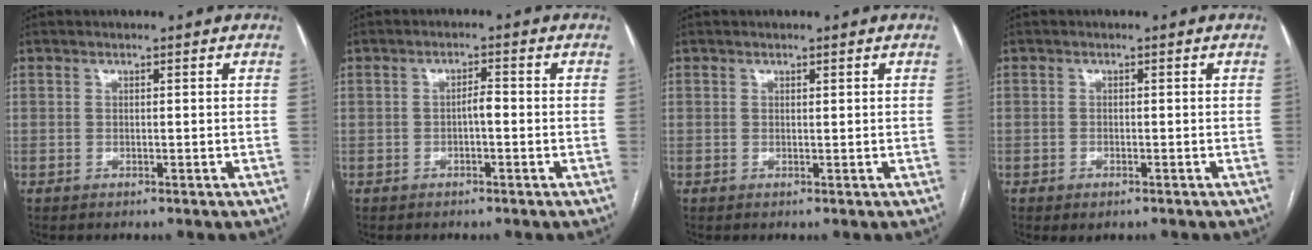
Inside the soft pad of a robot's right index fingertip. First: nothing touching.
{"total": 1.9, "force": [-0.5, 0.5, 1.8], "torque": [-0.027, 0.005, -0.010]}
{"total": 0.0}
{"total": 1.4, "force": [-0.9, 0.7, 0.9], "torque": [-0.012, 0.000, -0.006]}